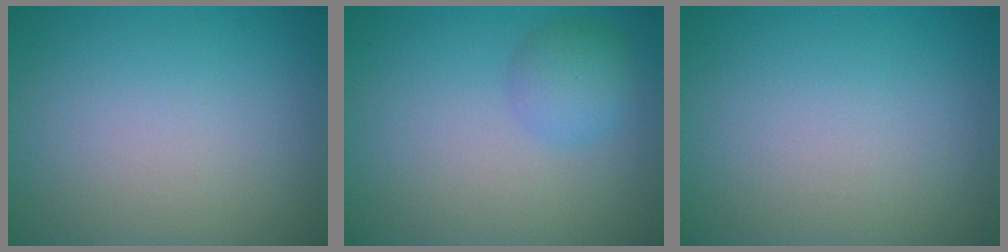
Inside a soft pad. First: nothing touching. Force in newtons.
{"total": 2.5, "press": 2.5, "slide": 0.1}
{"total": 0.0}